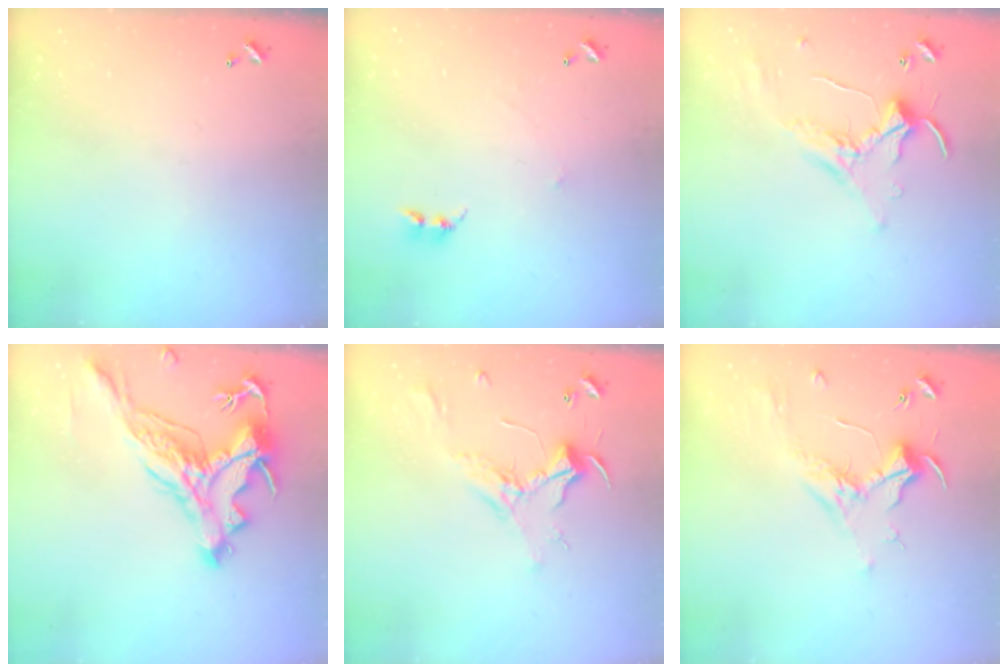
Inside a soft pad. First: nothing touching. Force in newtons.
{"total": 2.6, "press": 2.6, "slide": 0.3}
{"total": 1.0, "press": 0.5, "slide": 0.8}
{"total": 6.8, "press": 6.6, "slide": 1.9}
{"total": 2.3, "press": 2.2, "slide": 0.7}
{"total": 2.0, "press": 1.8, "slide": 0.7}